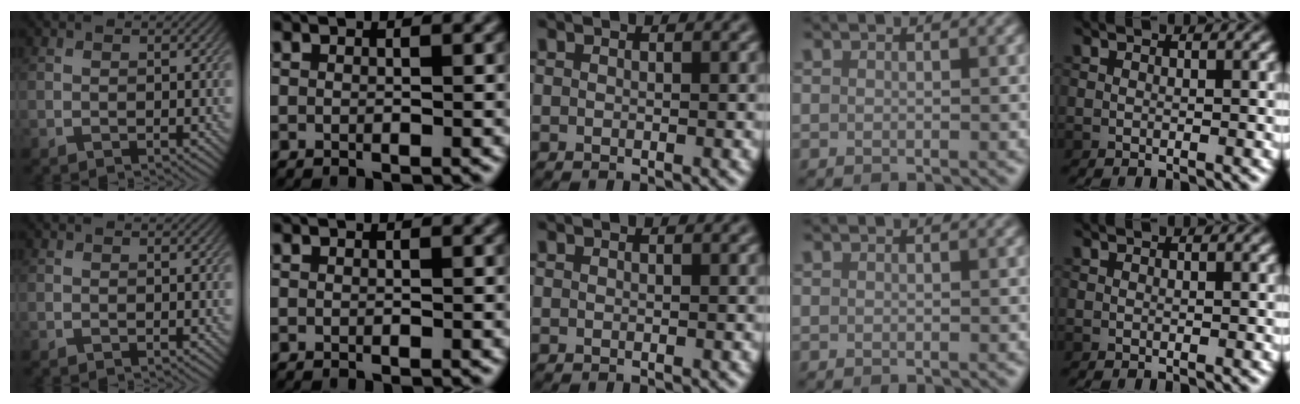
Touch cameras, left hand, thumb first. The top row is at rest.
{}